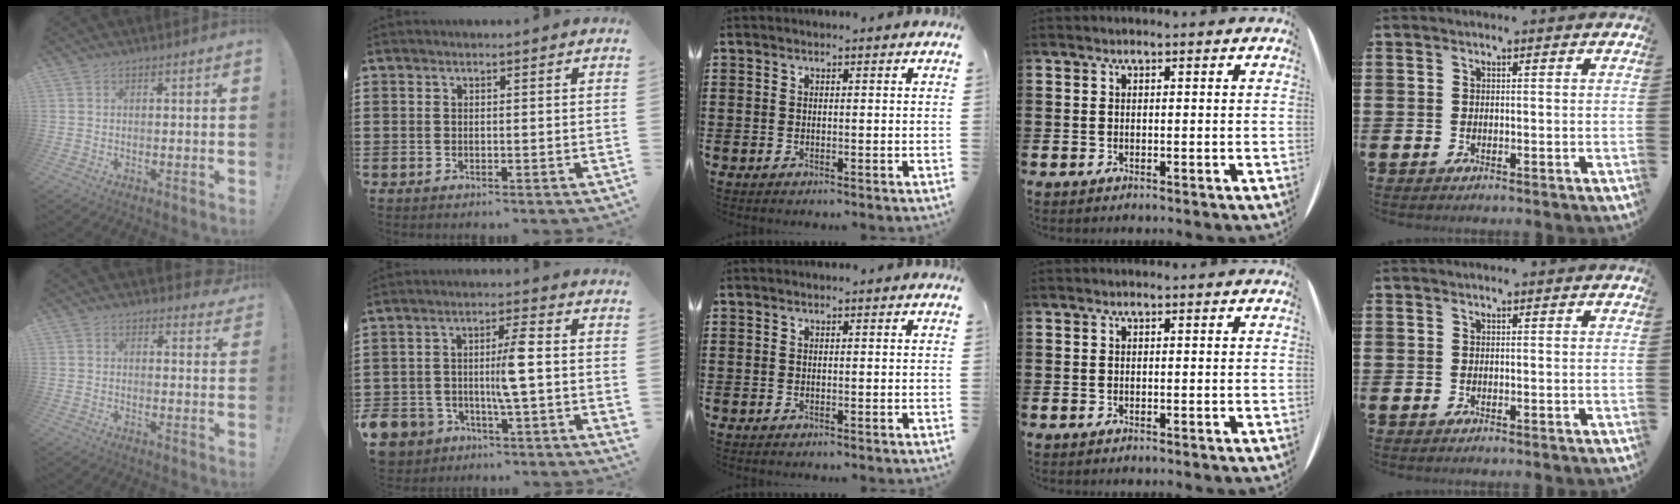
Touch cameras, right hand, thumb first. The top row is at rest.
{"thumb": {"total": 3.0, "force": [2.1, 1.9, 0.8], "torque": [0.001, -0.015, 0.038]}, "index": {"total": 7.5, "force": [-2.1, 3.1, 6.5], "torque": [-0.148, -0.003, -0.047]}}